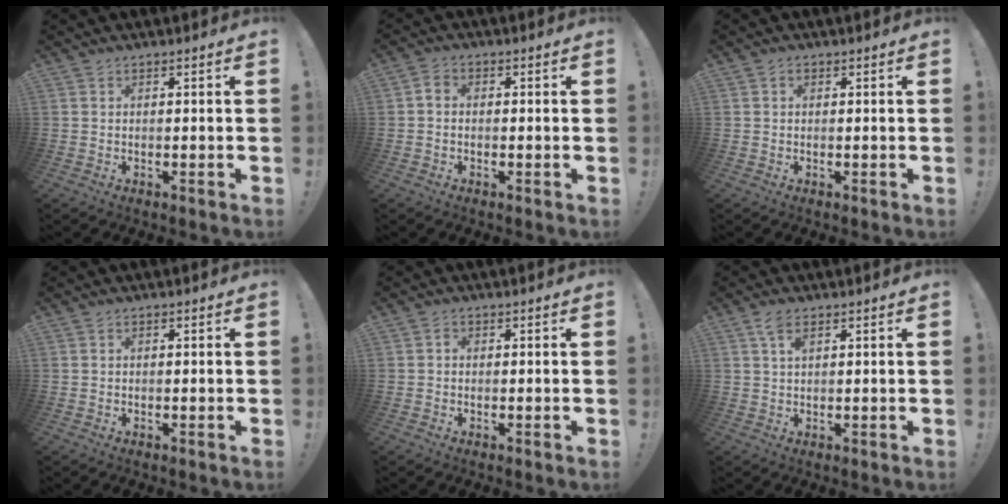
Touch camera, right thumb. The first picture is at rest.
{"total": 2.4, "force": [-0.9, 1.7, 1.4], "torque": [-0.025, 0.013, -0.014]}
{"total": 0.6, "force": [0.0, 0.6, 0.1], "torque": [0.001, 0.002, -0.001]}
{"total": 0.0}
{"total": 1.0, "force": [-0.1, 0.9, 0.3], "torque": [0.000, 0.002, -0.004]}
{"total": 3.6, "force": [2.0, 1.6, 2.6], "torque": [-0.042, -0.005, 0.034]}